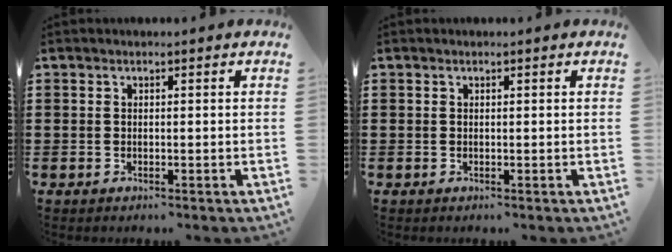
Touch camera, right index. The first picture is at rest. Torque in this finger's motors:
{"motor_torque": [0.13, 0.21, 0.00, 0.00]}